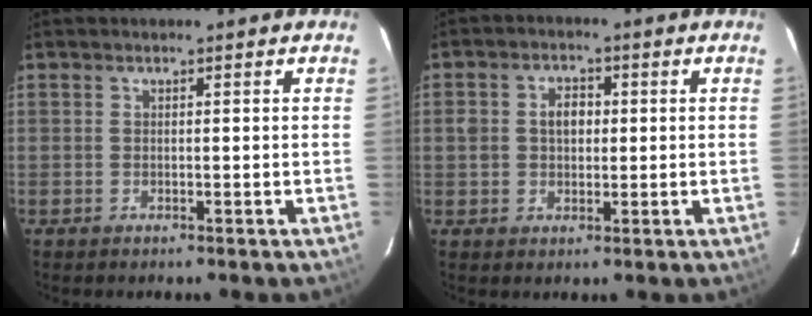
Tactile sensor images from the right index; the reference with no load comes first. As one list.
[{"total": 4.5, "force": [0.4, 3.4, 2.9], "torque": [-0.049, 0.013, 0.007]}]